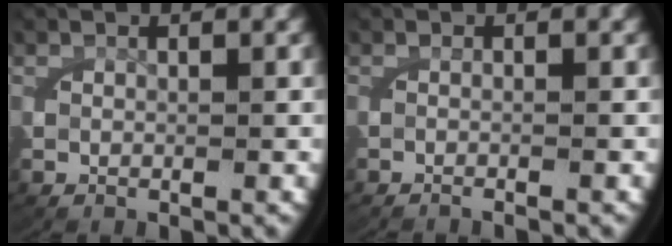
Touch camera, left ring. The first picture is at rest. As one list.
[{"total": 1.2, "force": [-1.0, 0.1, 0.6], "torque": [-0.007, 0.009, -0.024]}]